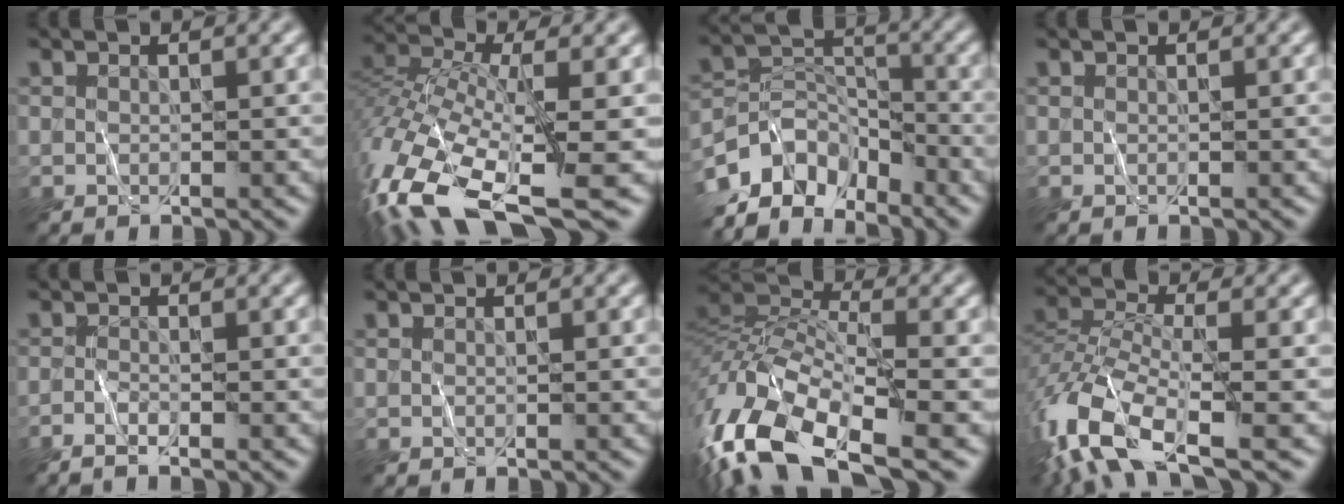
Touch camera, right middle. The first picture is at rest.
{"total": 14.8, "force": [-8.0, 6.0, 11.0], "torque": [-0.265, -0.017, -0.135]}
{"total": 6.5, "force": [-5.1, 3.3, 2.3], "torque": [-0.026, -0.002, -0.102]}
{"total": 0.0}
{"total": 1.7, "force": [-1.3, 0.1, 1.2], "torque": [-0.029, -0.001, -0.028]}
{"total": 0.0}
{"total": 13.3, "force": [-6.5, 6.5, 9.5], "torque": [-0.201, 0.002, -0.135]}
{"total": 9.5, "force": [-5.3, 3.7, 7.0], "torque": [-0.144, -0.009, -0.113]}